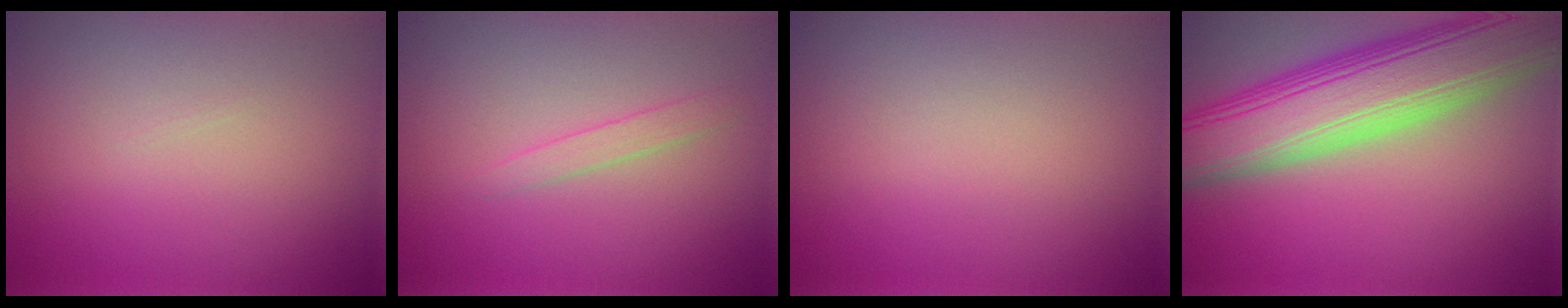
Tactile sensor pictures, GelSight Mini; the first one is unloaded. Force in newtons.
{"total": 1.2, "press": 1.2, "slide": 0.1}
{"total": 0.0}
{"total": 11.5, "press": 11.5, "slide": 0.9}